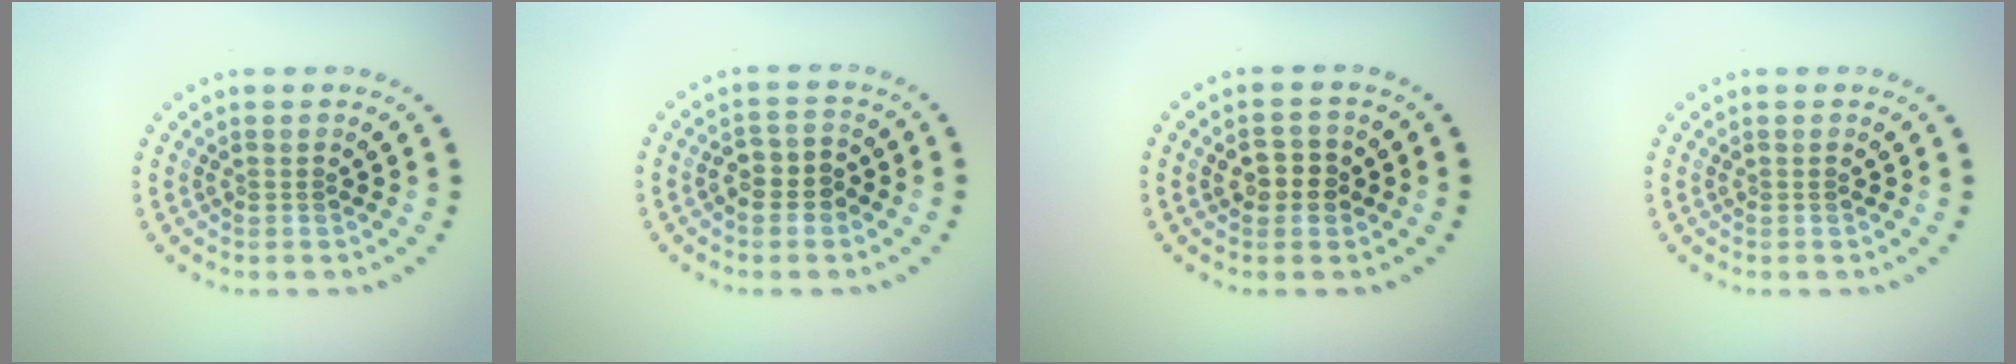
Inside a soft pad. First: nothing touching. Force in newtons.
{"total": 2.4, "press": 2.3, "slide": 0.8}
{"total": 2.4, "press": 2.4, "slide": 0.3}
{"total": 0.0}